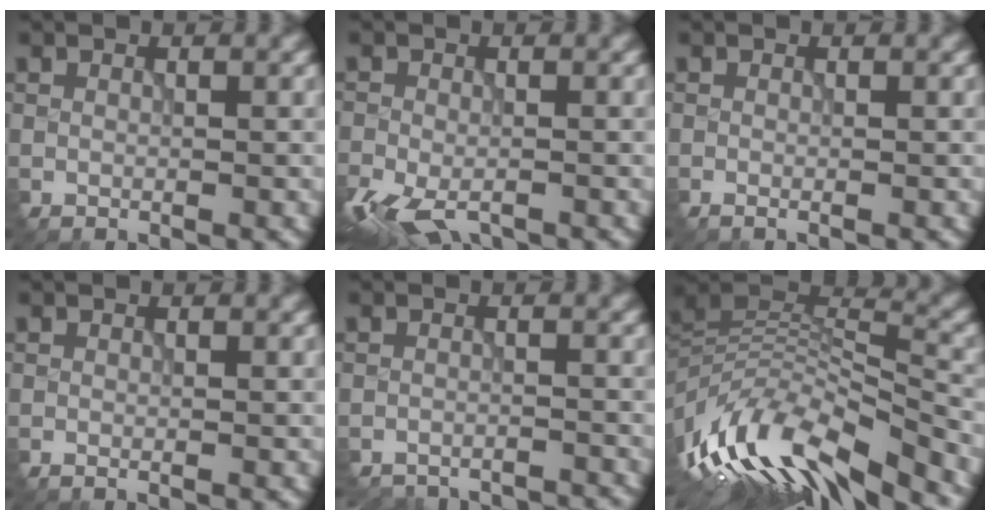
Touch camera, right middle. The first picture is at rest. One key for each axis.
{"total": 5.1, "fx": -3.7, "fy": 2.0, "fz": 2.8, "tx": -0.065, "ty": -0.017, "tz": -0.068}
{"total": 0.9, "fx": -0.2, "fy": 0.4, "fz": 0.8, "tx": -0.006, "ty": 0.001, "tz": -0.005}
{"total": 0.6, "fx": -0.1, "fy": 0.2, "fz": 0.5, "tx": -0.006, "ty": -0.001, "tz": -0.003}
{"total": 6.8, "fx": -6.7, "fy": 1.0, "fz": 0.5, "tx": 0.008, "ty": 0.004, "tz": -0.081}
{"total": 11.7, "fx": -6.7, "fy": 4.2, "fz": 8.6, "tx": -0.178, "ty": 0.016, "tz": -0.108}